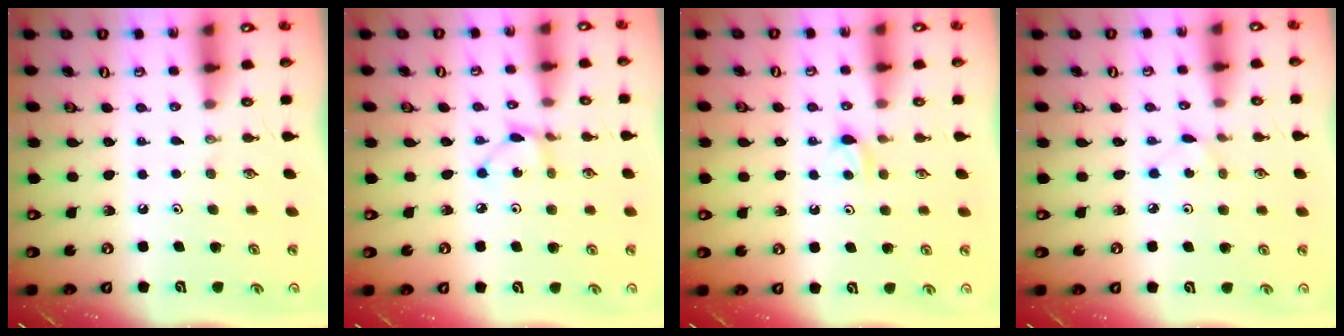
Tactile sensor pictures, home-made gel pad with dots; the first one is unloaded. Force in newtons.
{"total": 2.5, "press": 2.5, "slide": 0.1}
{"total": 3.4, "press": 3.4, "slide": 0.5}
{"total": 1.9, "press": 1.9, "slide": 0.3}